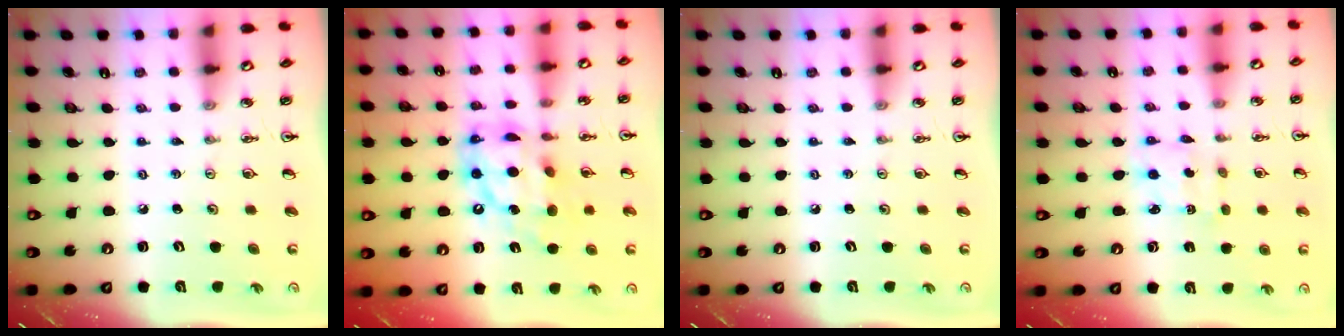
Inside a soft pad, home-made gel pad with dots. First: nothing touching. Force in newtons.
{"total": 15.4, "press": 15.3, "slide": 1.8}
{"total": 0.0}
{"total": 2.2, "press": 2.1, "slide": 0.7}